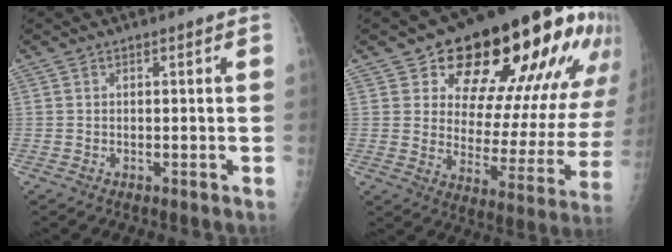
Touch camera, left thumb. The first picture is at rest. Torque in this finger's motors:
{"motor_torque": [0.29, 1.71, 1.73, -1.04, 0.28]}